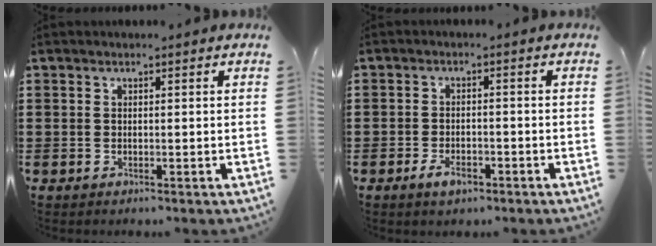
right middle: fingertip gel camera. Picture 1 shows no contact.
{"total": 3.1, "force": [-1.9, 1.4, 2.1], "torque": [-0.041, 0.001, -0.037]}